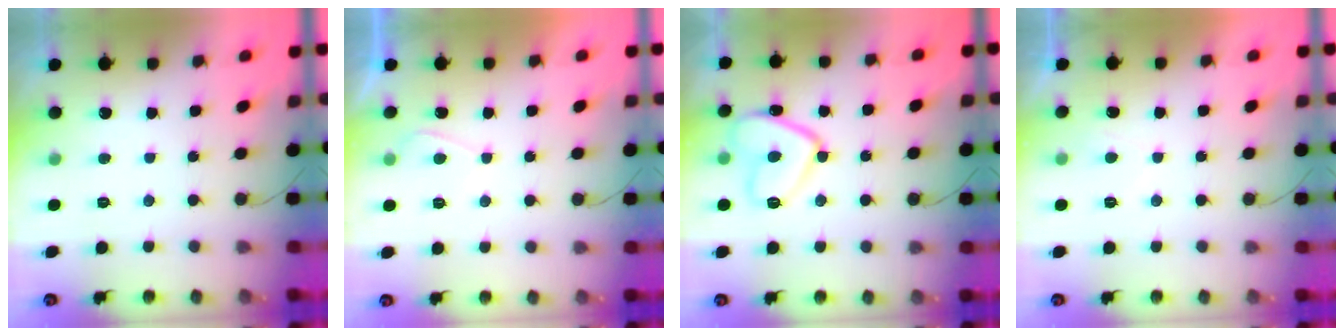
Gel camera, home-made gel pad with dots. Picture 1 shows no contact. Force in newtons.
{"total": 2.3, "press": 2.2, "slide": 0.4}
{"total": 10.8, "press": 10.8, "slide": 1.2}
{"total": 0.7, "press": 0.5, "slide": 0.5}